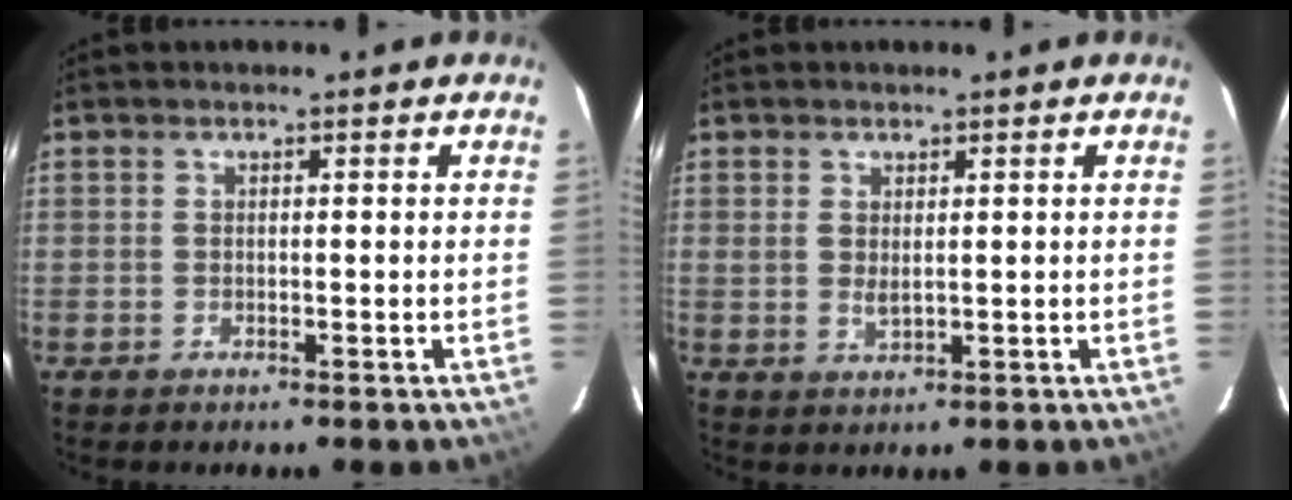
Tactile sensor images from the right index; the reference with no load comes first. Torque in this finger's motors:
{"motor_torque": [0.25, 0.03, 0.09, 0.01]}